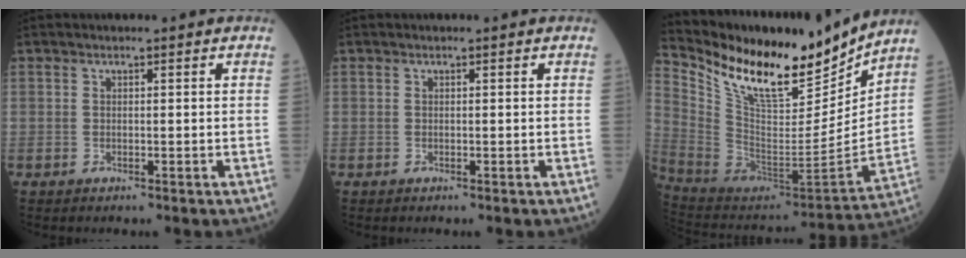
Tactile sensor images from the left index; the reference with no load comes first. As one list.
[{"total": 0.0}, {"total": 21.4, "force": [17.2, 5.8, 11.4], "torque": [-0.209, -0.016, 0.308]}]